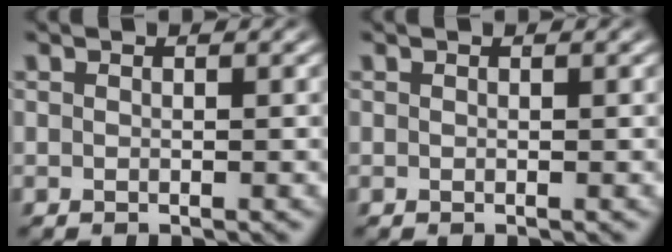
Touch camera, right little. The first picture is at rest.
{"total": 0.0}